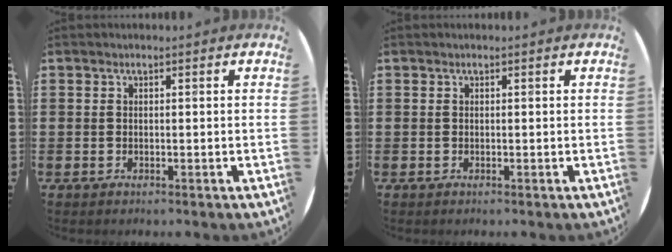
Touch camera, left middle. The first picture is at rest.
{"total": 0.0}